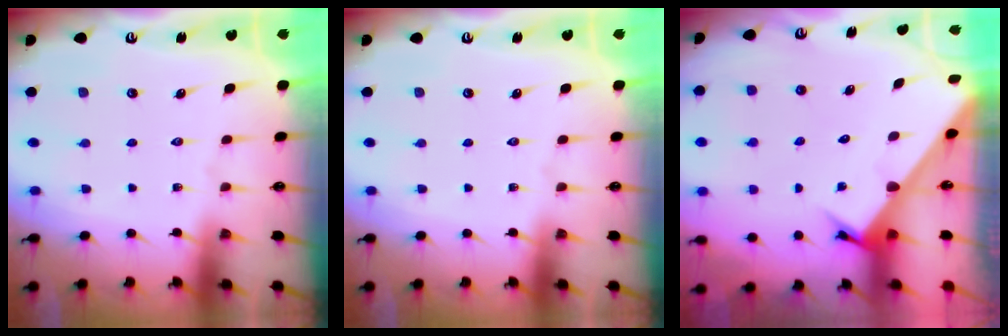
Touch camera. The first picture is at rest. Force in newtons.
{"total": 0.0}
{"total": 3.5, "press": 3.5, "slide": 0.1}